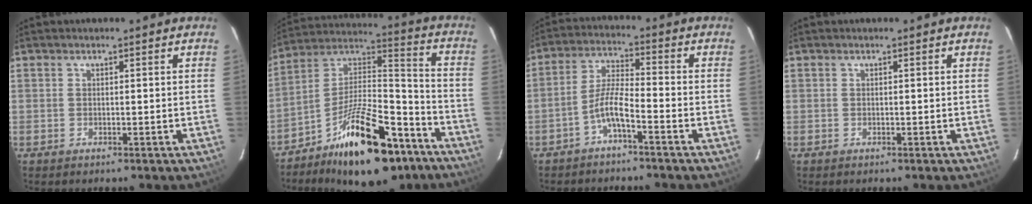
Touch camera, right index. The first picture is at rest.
{"total": 21.8, "force": [-13.9, 8.4, 14.5], "torque": [-0.246, 0.021, -0.217]}
{"total": 5.3, "force": [-3.3, 0.6, 4.0], "torque": [-0.095, 0.017, -0.064]}
{"total": 0.0}